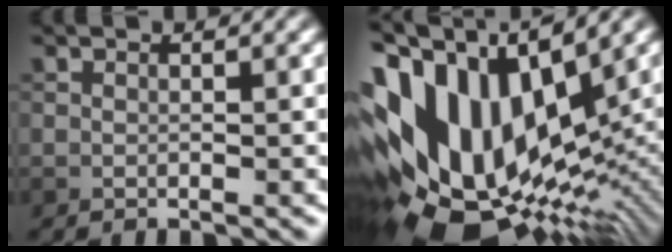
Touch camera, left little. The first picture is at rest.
{"total": 17.8, "force": [0.1, 11.0, 13.9], "torque": [-0.267, 0.002, 0.015]}